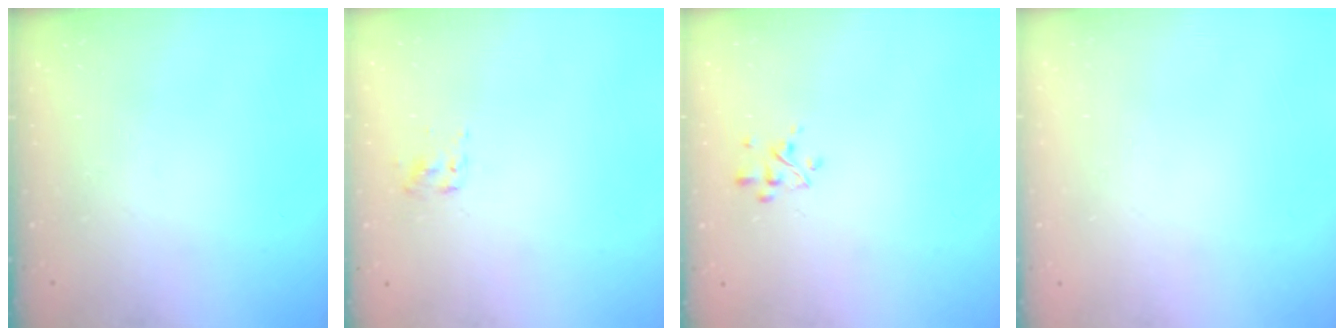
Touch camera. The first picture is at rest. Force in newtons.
{"total": 2.0, "press": 1.9, "slide": 0.8}
{"total": 2.3, "press": 2.3, "slide": 0.6}
{"total": 1.9, "press": 1.9, "slide": 0.2}